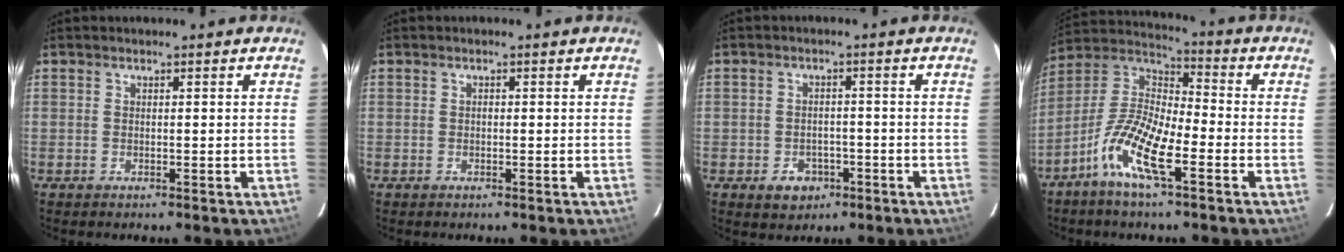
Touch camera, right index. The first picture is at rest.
{"total": 0.0}
{"total": 4.8, "force": [-2.4, 3.8, 1.7], "torque": [-0.043, 0.008, -0.022]}
{"total": 12.7, "force": [-6.4, 3.6, 10.3], "torque": [-0.217, -0.003, -0.133]}